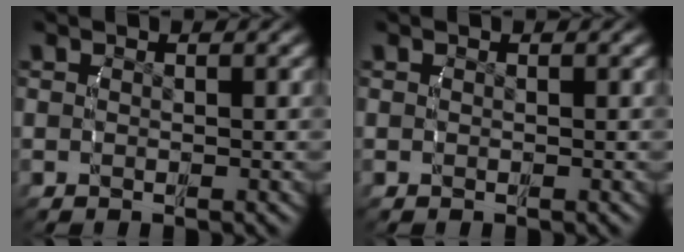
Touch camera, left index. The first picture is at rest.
{"total": 0.0}